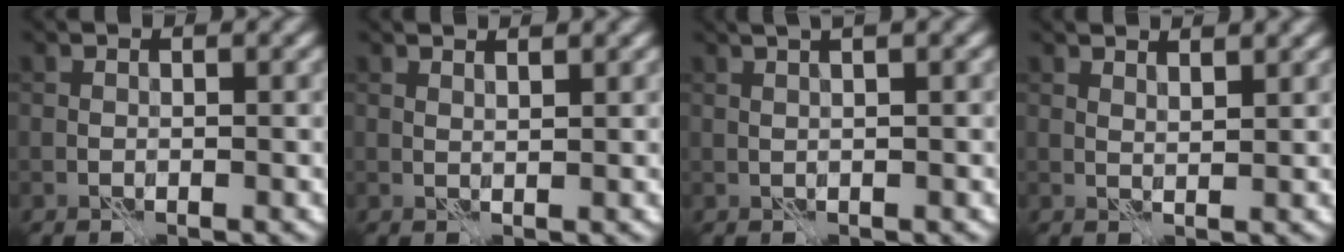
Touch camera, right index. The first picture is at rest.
{"total": 1.3, "force": [1.2, 0.0, 0.6], "torque": [-0.014, -0.002, 0.015]}
{"total": 4.0, "force": [2.2, 1.2, 3.1], "torque": [-0.033, 0.022, 0.016]}
{"total": 2.3, "force": [2.0, 0.3, 1.1], "torque": [-0.016, -0.001, 0.026]}